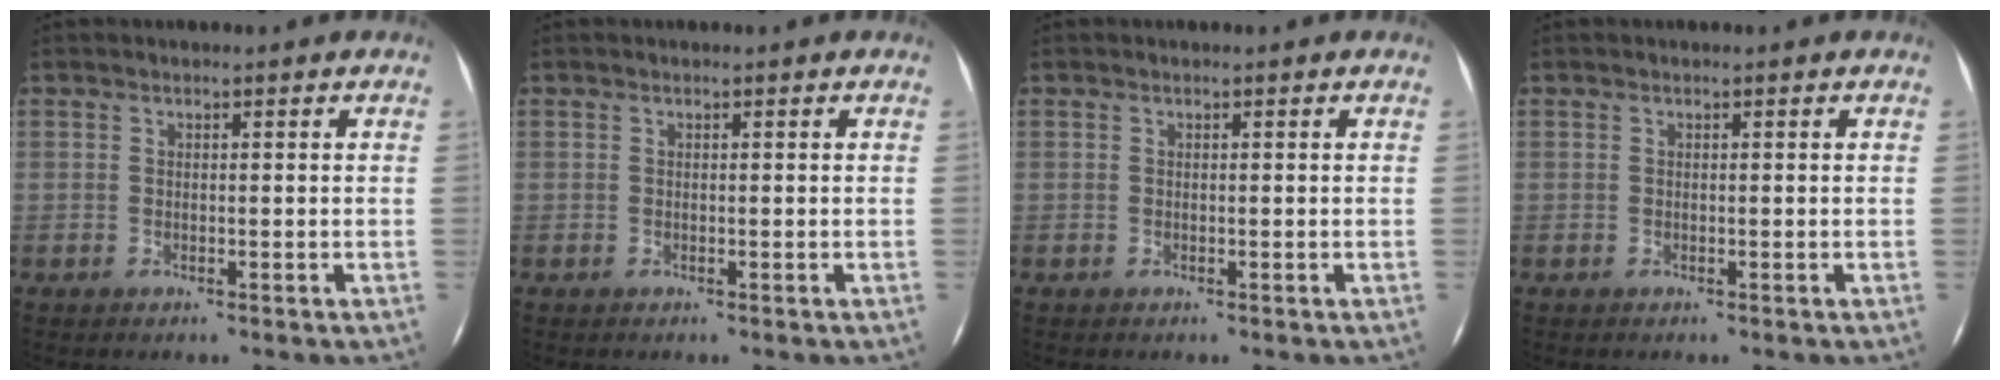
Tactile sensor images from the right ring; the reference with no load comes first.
{"total": 0.0}
{"total": 0.0}
{"total": 0.0}